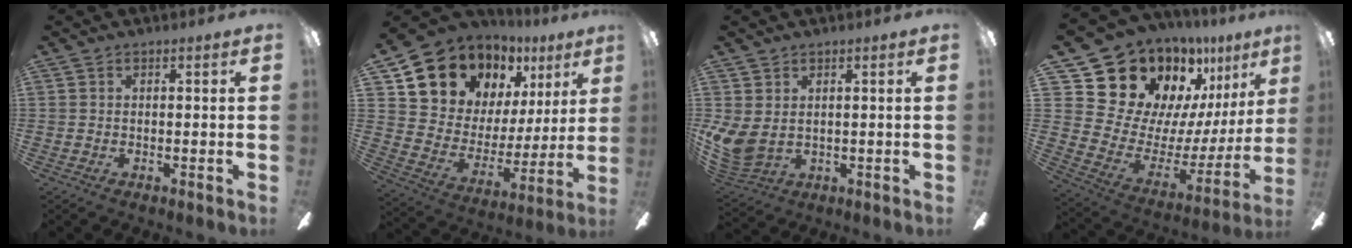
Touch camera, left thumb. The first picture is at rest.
{"total": 11.4, "force": [9.6, 6.0, 1.6], "torque": [-0.063, -0.096, 0.181]}
{"total": 6.7, "force": [1.9, 4.8, 4.3], "torque": [-0.112, -0.016, 0.040]}
{"total": 19.8, "force": [15.0, 11.4, 6.2], "torque": [-0.096, -0.134, 0.301]}